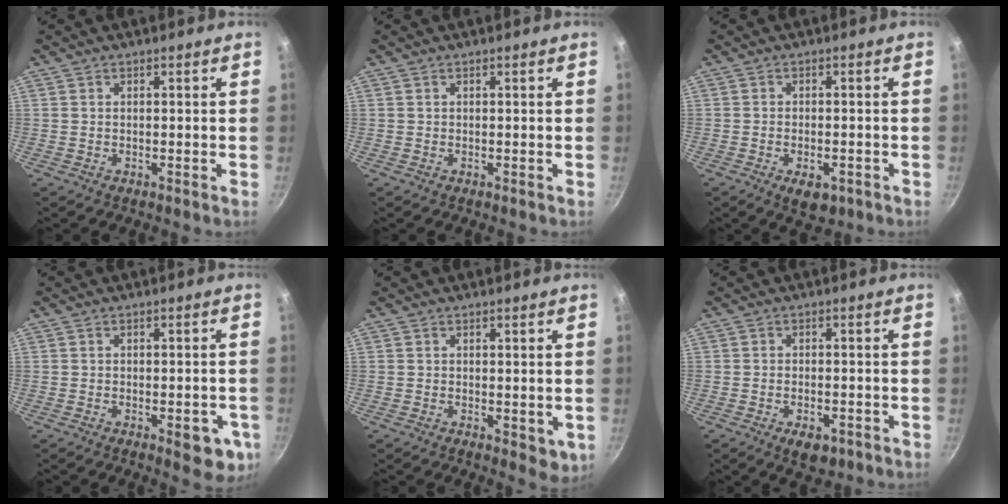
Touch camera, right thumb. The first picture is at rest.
{"total": 0.0}
{"total": 4.9, "force": [-2.3, 2.5, 3.4], "torque": [-0.046, 0.006, -0.029]}
{"total": 5.9, "force": [-2.5, 2.5, 4.8], "torque": [-0.040, 0.008, -0.026]}
{"total": 3.4, "force": [-0.5, 1.7, 2.9], "torque": [-0.026, -0.009, -0.004]}
{"total": 4.7, "force": [-2.4, 2.4, 3.2], "torque": [-0.042, 0.007, -0.031]}